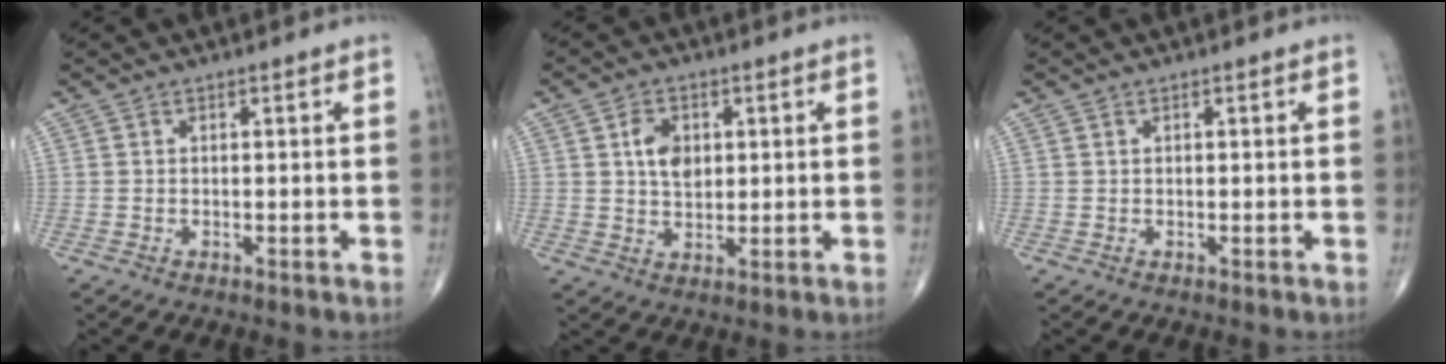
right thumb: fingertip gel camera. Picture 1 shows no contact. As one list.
[{"total": 5.6, "force": [1.4, 3.9, 3.9], "torque": [-0.052, -0.007, 0.023]}, {"total": 0.0}]